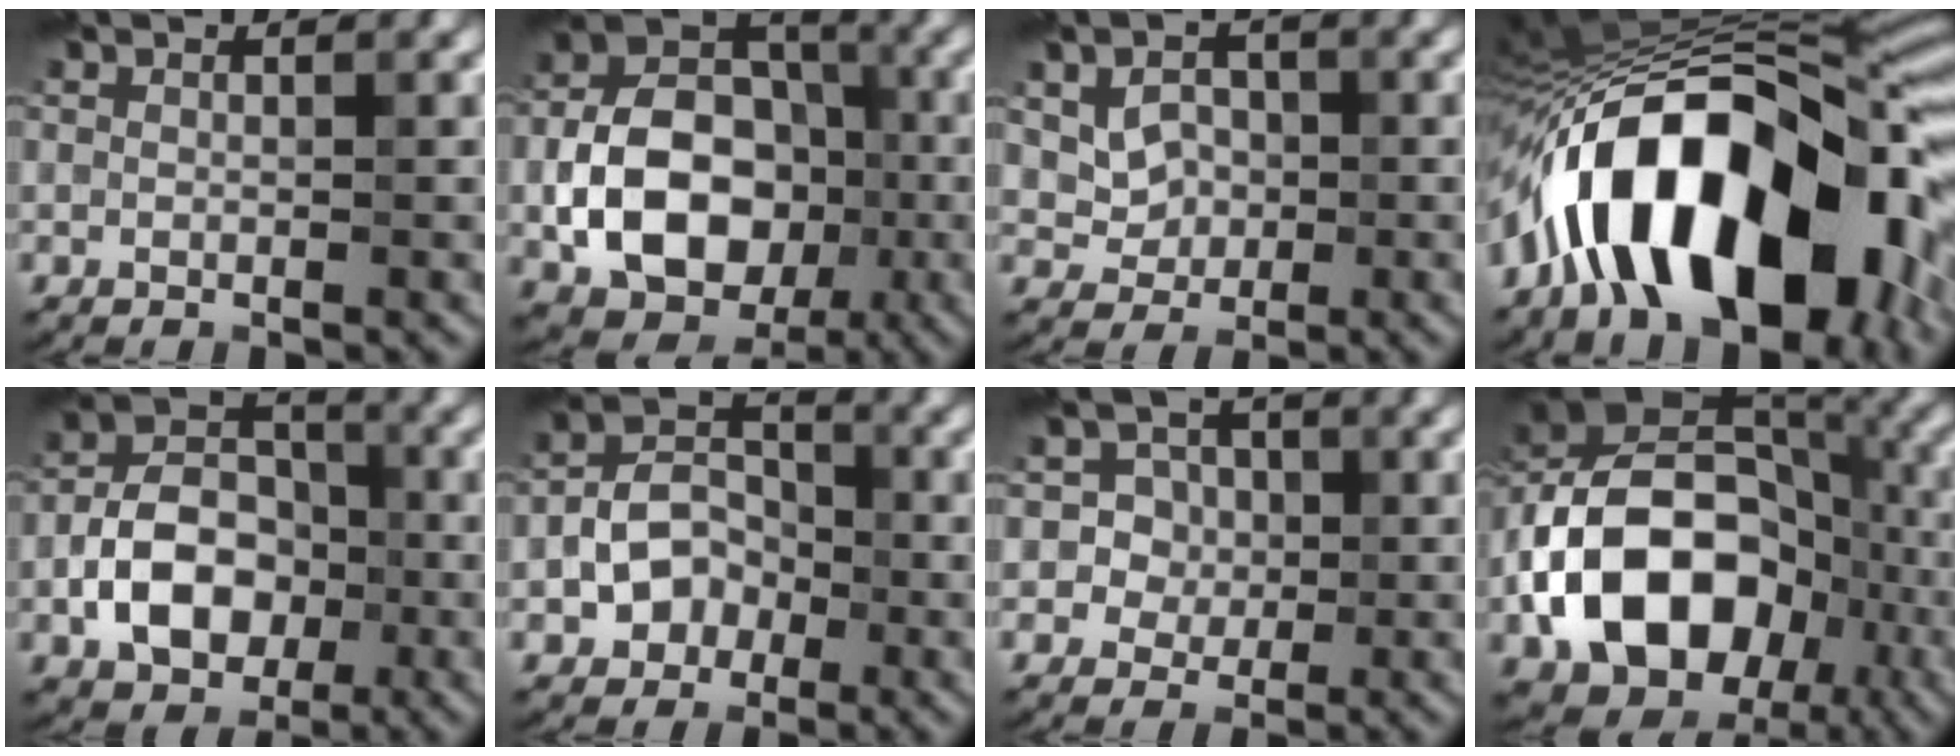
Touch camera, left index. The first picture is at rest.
{"total": 10.5, "force": [-2.5, 7.5, 7.0], "torque": [-0.125, 0.004, -0.045]}
{"total": 3.2, "force": [0.1, 2.6, 2.0], "torque": [-0.029, 0.002, 0.002]}
{"total": 17.9, "force": [-5.8, 8.8, 14.5], "torque": [-0.208, 0.029, -0.099]}
{"total": 7.0, "force": [-2.1, 4.8, 4.7], "torque": [-0.079, 0.010, -0.041]}
{"total": 4.7, "force": [-1.5, 3.7, 2.6], "torque": [-0.038, 0.010, -0.030]}
{"total": 5.1, "force": [0.2, 4.9, 1.1], "torque": [-0.008, 0.034, -0.015]}
{"total": 14.5, "force": [-4.5, 10.2, 9.3], "torque": [-0.167, 0.018, -0.095]}